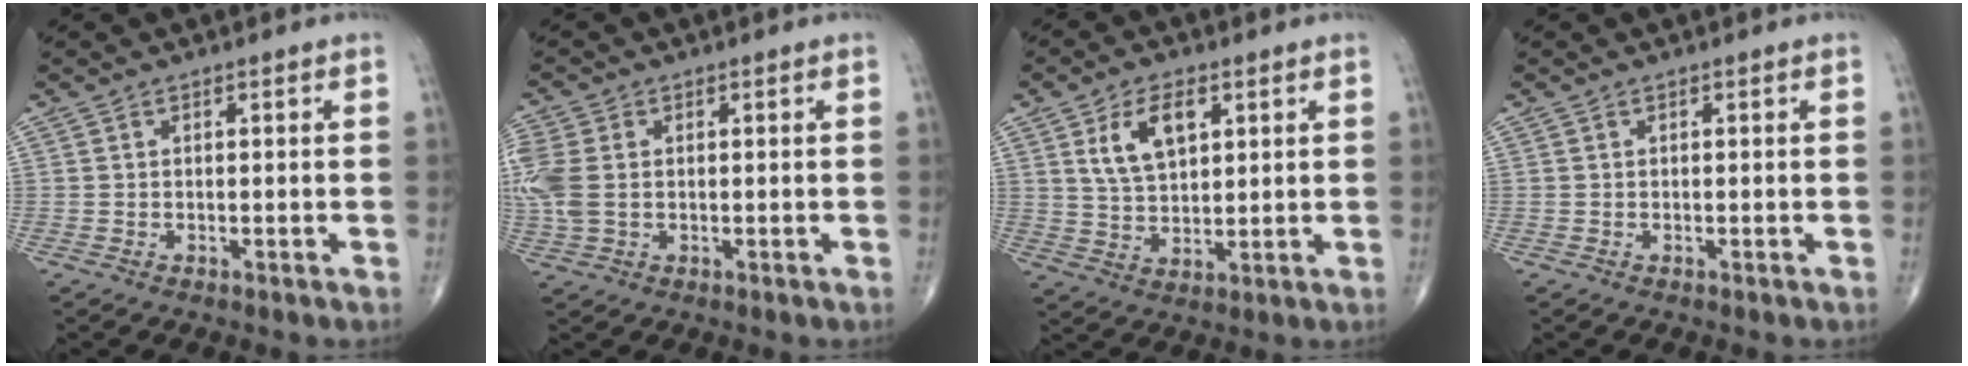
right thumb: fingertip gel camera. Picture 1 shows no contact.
{"total": 8.1, "force": [0.4, 5.5, 5.9], "torque": [-0.170, 0.009, 0.013]}
{"total": 9.0, "force": [3.6, 5.0, 6.6], "torque": [-0.107, -0.012, 0.071]}
{"total": 0.0}